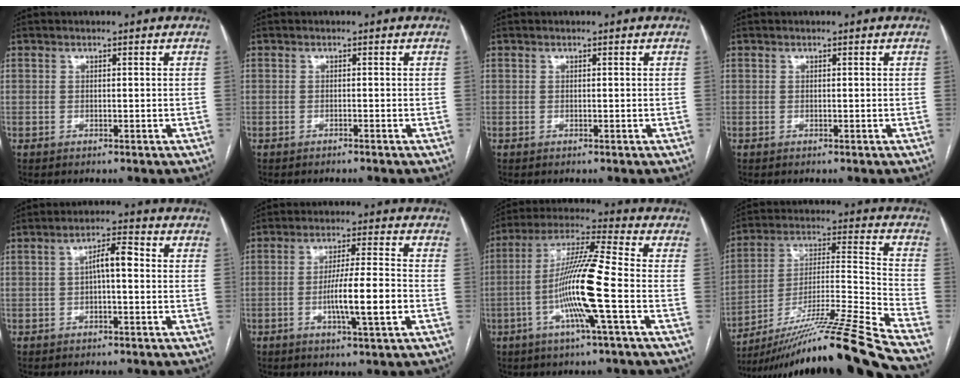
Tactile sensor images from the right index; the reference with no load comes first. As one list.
[{"total": 0.5, "force": [-0.5, -0.2, 0.1], "torque": [-0.002, 0.000, -0.010]}, {"total": 0.0}, {"total": 0.0}, {"total": 4.3, "force": [0.1, 1.1, 4.2], "torque": [-0.069, 0.017, 0.000]}, {"total": 9.0, "force": [-2.3, 0.2, 8.7], "torque": [-0.151, 0.000, -0.040]}, {"total": 13.5, "force": [-3.3, -0.7, 13.1], "torque": [-0.252, 0.000, -0.070]}, {"total": 22.9, "force": [-18.4, -3.0, 13.3], "torque": [-0.196, -0.012, -0.314]}]